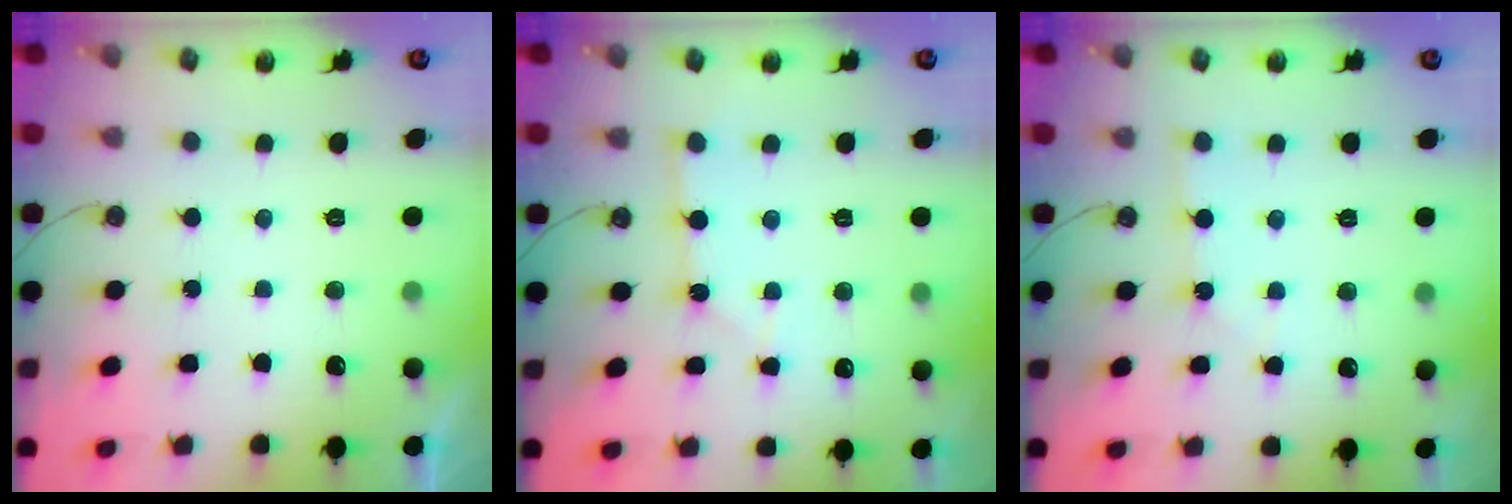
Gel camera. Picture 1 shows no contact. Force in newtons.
{"total": 2.7, "press": 2.7, "slide": 0.3}
{"total": 2.1, "press": 2.1, "slide": 0.3}